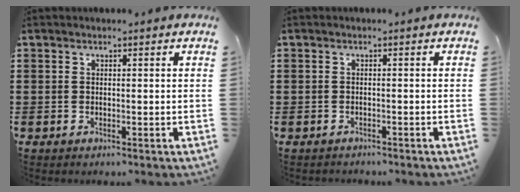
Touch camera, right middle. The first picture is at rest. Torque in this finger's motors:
{"motor_torque": [-0.92, 0.85, -0.81, -0.21]}